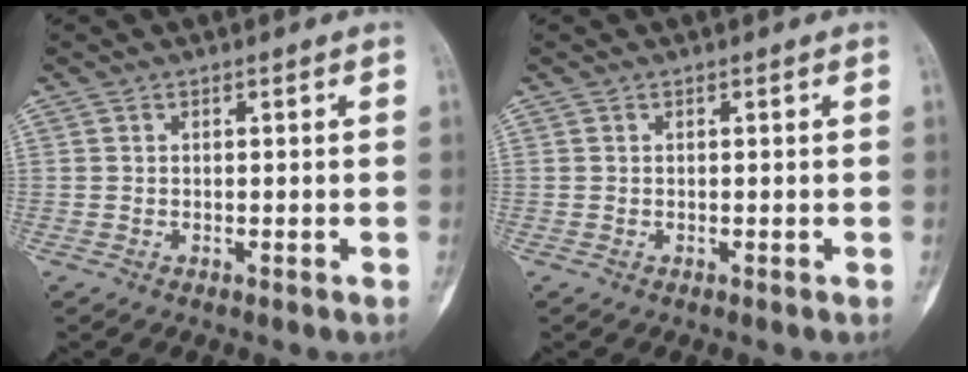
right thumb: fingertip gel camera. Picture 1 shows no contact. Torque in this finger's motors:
{"motor_torque": [-0.38, 0.65, 0.09, 0.00, 0.03]}